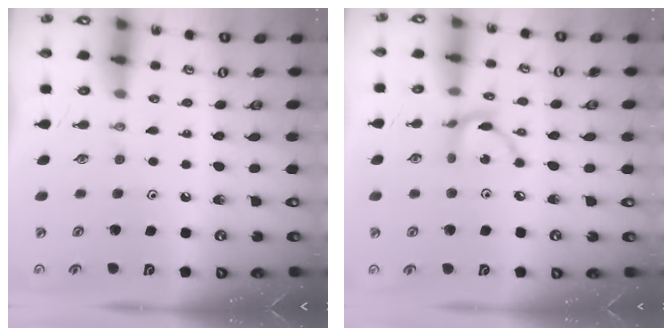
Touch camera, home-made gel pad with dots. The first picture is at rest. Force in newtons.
{"total": 7.4, "press": 7.4, "slide": 0.4}